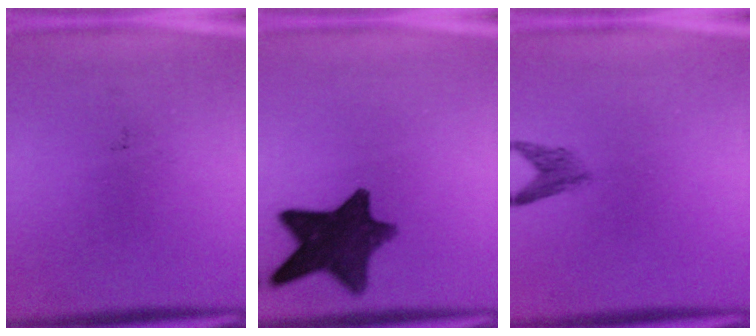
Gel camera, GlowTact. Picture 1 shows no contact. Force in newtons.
{"total": 12.0}
{"total": 2.0}